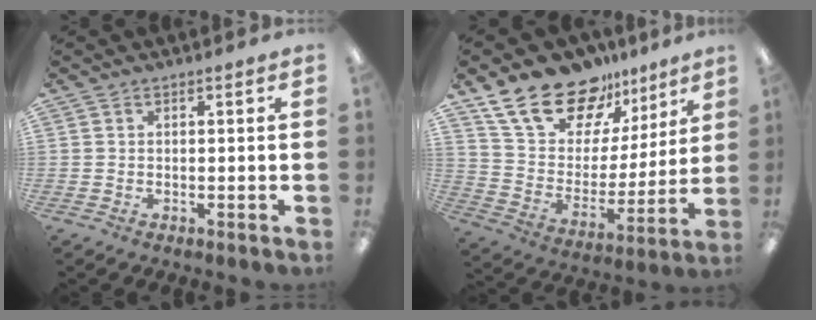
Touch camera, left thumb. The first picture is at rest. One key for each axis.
{"total": 20.8, "fx": 15.1, "fy": 11.2, "fz": 8.8, "tx": -0.159, "ty": -0.096, "tz": 0.274}